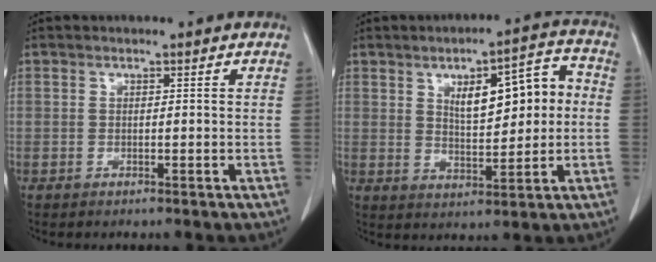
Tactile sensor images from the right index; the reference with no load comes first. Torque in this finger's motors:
{"motor_torque": [0.79, 0.09, 0.47, 0.10]}